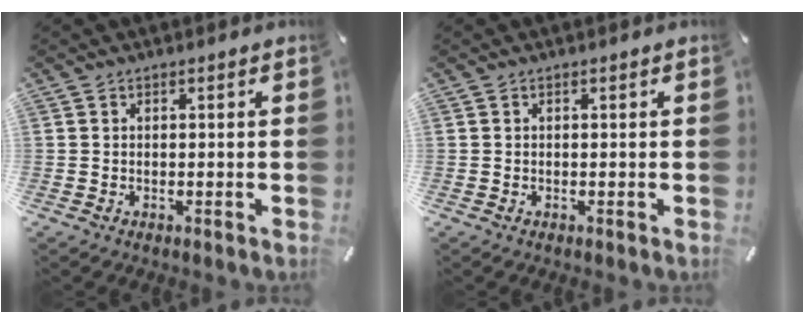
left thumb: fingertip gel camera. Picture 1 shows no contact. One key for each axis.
{"total": 0.0}